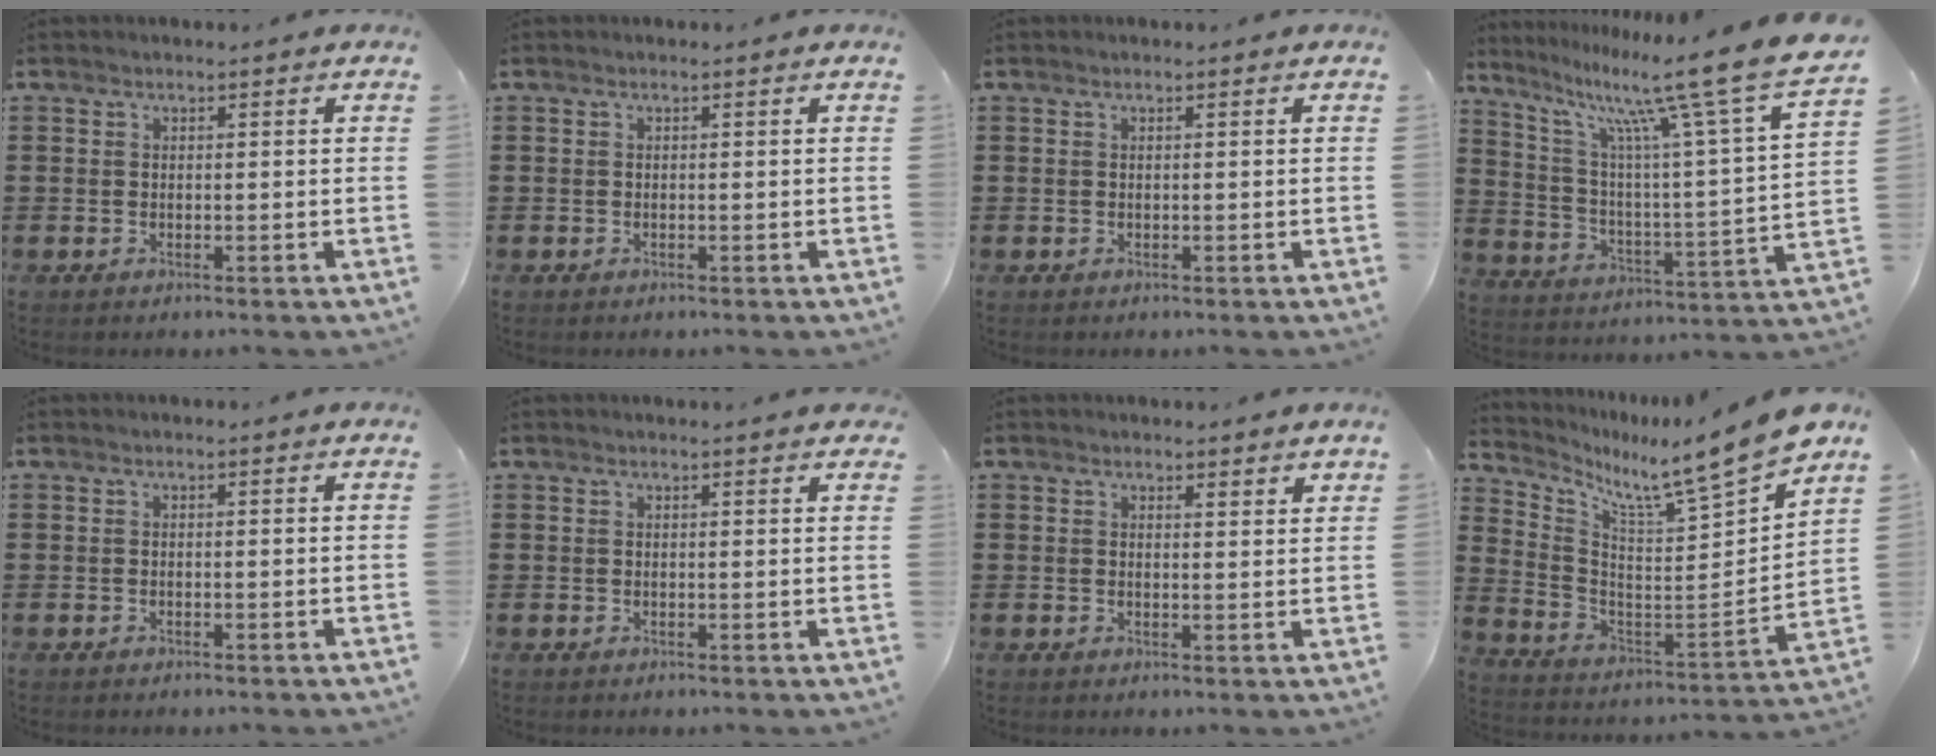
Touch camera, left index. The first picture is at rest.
{"total": 0.0}
{"total": 0.0}
{"total": 13.9, "force": [10.5, 0.2, 9.2], "torque": [-0.181, -0.076, 0.158]}
{"total": 0.0}
{"total": 1.2, "force": [1.1, 0.0, 0.4], "torque": [-0.010, 0.000, 0.021]}
{"total": 1.8, "force": [1.8, 0.4, 0.3], "torque": [-0.002, -0.002, 0.034]}
{"total": 9.0, "force": [8.5, -1.2, 2.6], "torque": [-0.076, -0.086, 0.129]}